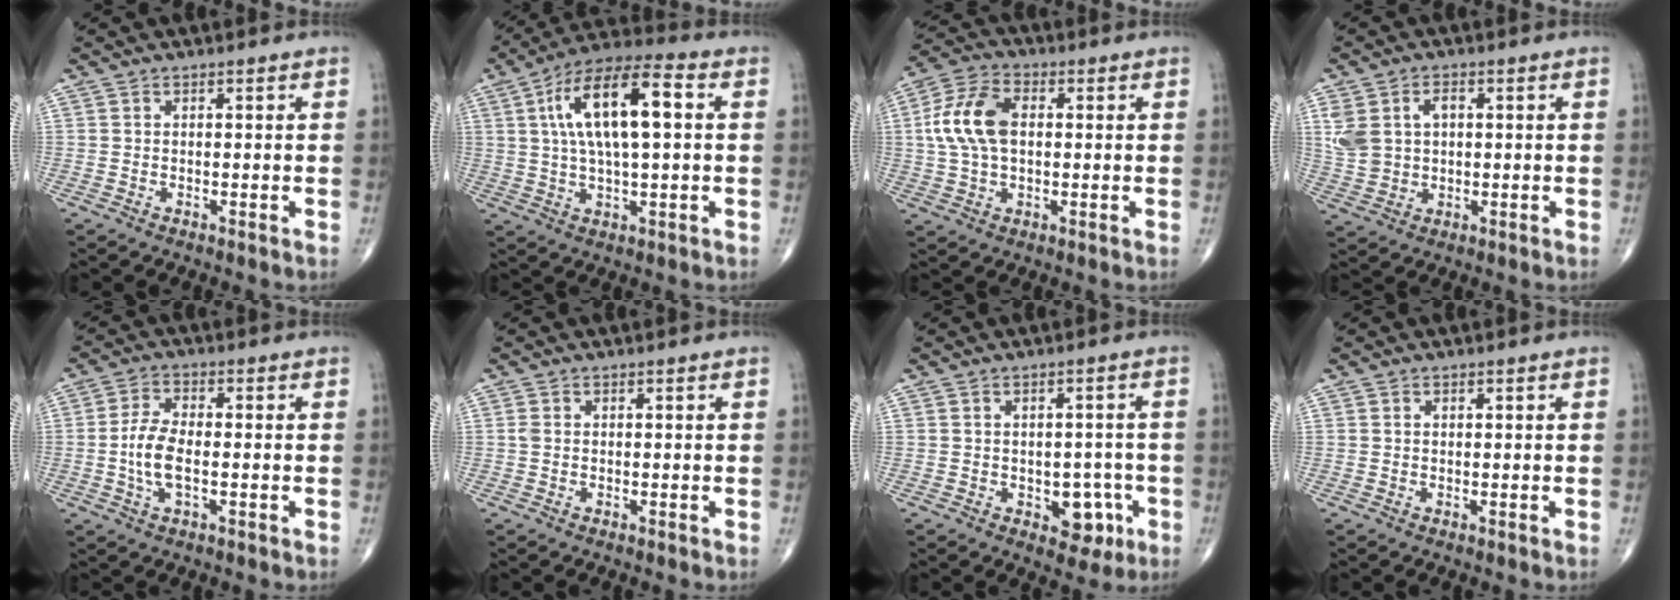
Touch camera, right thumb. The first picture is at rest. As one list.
[{"total": 16.1, "force": [3.2, 5.7, 14.7], "torque": [-0.261, 0.025, 0.049]}, {"total": 11.2, "force": [1.1, 6.8, 8.9], "torque": [-0.181, 0.020, 0.018]}, {"total": 8.1, "force": [1.8, 5.8, 5.4], "torque": [-0.100, 0.007, 0.044]}, {"total": 6.7, "force": [-1.1, 2.9, 5.9], "torque": [-0.128, 0.008, -0.024]}, {"total": 0.7, "force": [0.0, 0.5, 0.5], "torque": [-0.012, 0.000, 0.000]}, {"total": 6.3, "force": [-2.2, 4.1, 4.2], "torque": [-0.018, 0.012, -0.021]}, {"total": 0.0}]